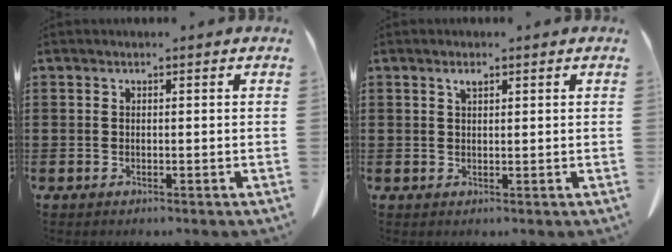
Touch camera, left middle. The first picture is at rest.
{"total": 1.4, "force": [0.8, 0.5, 1.0], "torque": [-0.023, 0.001, 0.015]}